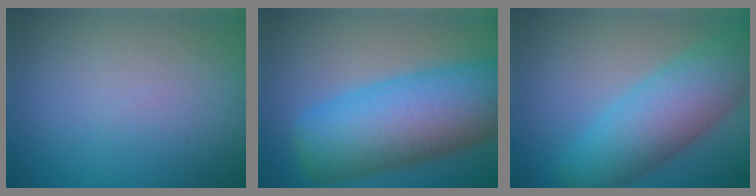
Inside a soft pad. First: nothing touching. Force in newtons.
{"total": 12.4, "press": 12.4, "slide": 0.3}
{"total": 8.2, "press": 8.2, "slide": 0.3}